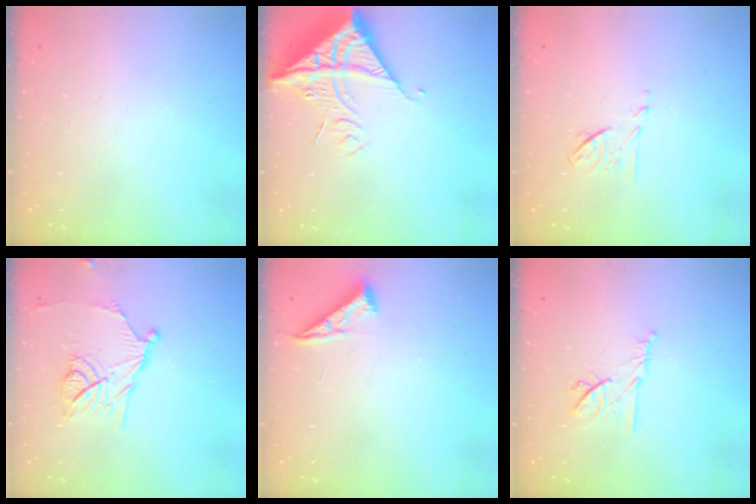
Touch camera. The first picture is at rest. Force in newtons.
{"total": 15.7, "press": 15.6, "slide": 1.8}
{"total": 6.6, "press": 6.6, "slide": 0.9}
{"total": 13.2, "press": 13.2, "slide": 0.3}
{"total": 5.0, "press": 5.0, "slide": 0.7}
{"total": 9.7, "press": 9.7, "slide": 0.6}